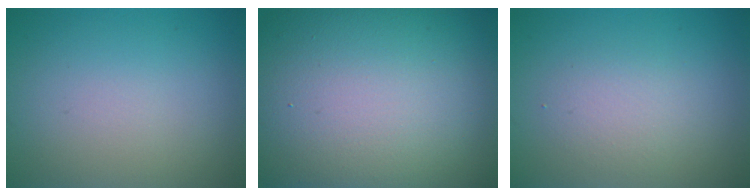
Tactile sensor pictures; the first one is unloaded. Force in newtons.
{"total": 21.0, "press": 21.0, "slide": 1.1}
{"total": 2.1, "press": 2.1, "slide": 0.1}